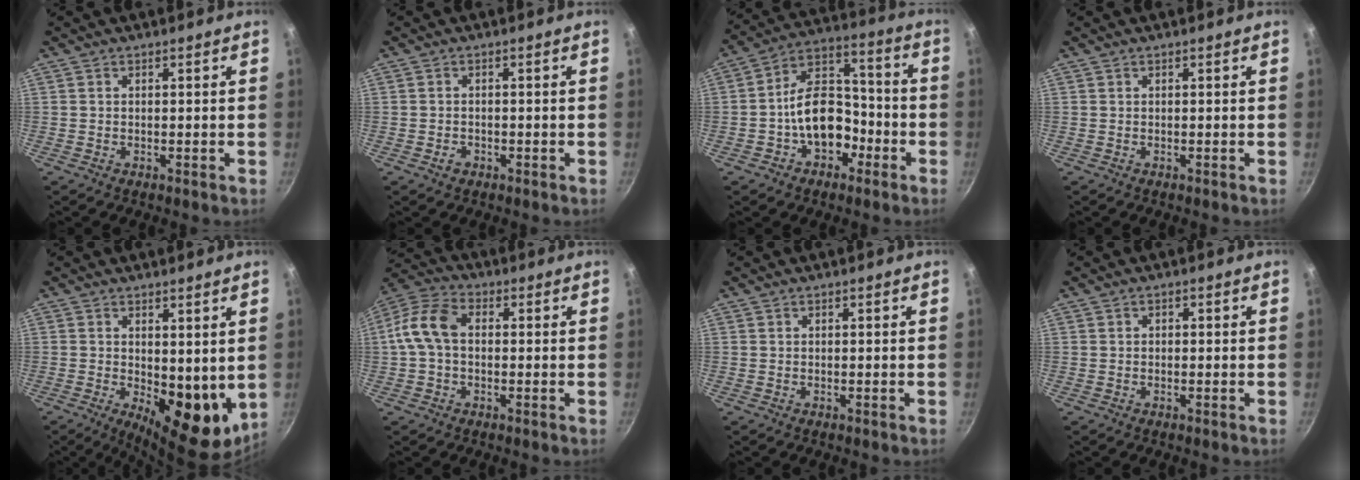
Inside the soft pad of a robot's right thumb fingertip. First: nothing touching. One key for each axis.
{"total": 1.8, "fx": -0.9, "fy": 1.3, "fz": 0.8, "tx": -0.012, "ty": 0.007, "tz": -0.013}
{"total": 13.8, "fx": -4.2, "fy": 9.7, "fz": 8.9, "tx": -0.093, "ty": 0.067, "tz": -0.069}
{"total": 0.0}
{"total": 11.6, "fx": 0.1, "fy": 5.7, "fz": 10.1, "tx": -0.105, "ty": -0.025, "tz": 0.014}
{"total": 9.4, "fx": 0.2, "fy": 6.5, "fz": 6.8, "tx": -0.127, "ty": 0.029, "tz": -0.013}
{"total": 0.0}
{"total": 0.7, "fx": -0.1, "fy": 0.6, "fz": 0.3, "tx": -0.004, "ty": 0.005, "tz": -0.001}